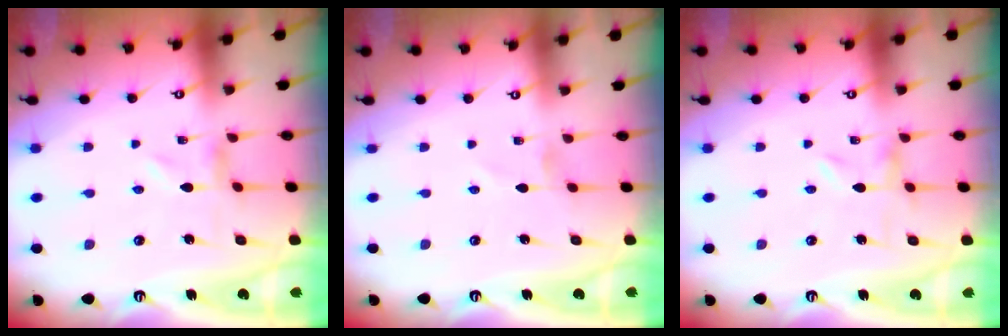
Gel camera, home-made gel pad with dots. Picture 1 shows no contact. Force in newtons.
{"total": 0.0}
{"total": 0.0}